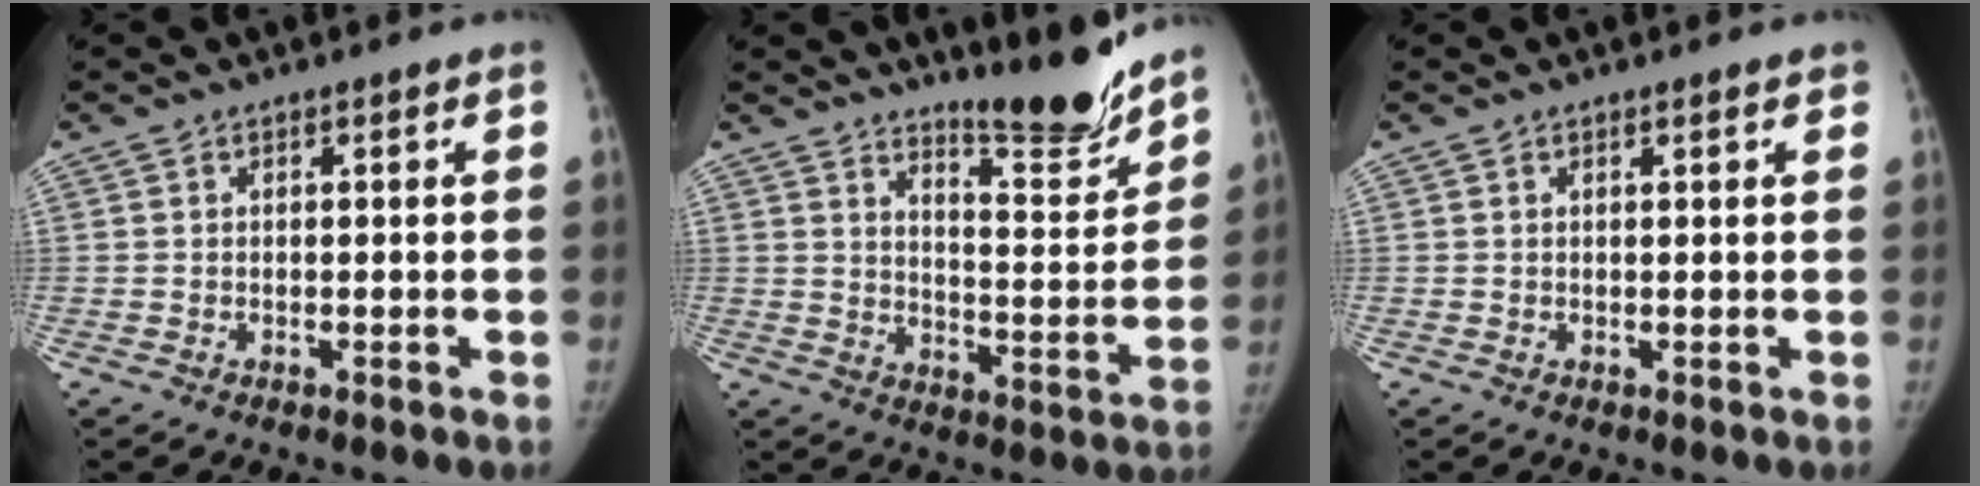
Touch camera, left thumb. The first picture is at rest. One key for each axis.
{"total": 12.2, "fx": 10.6, "fy": 1.7, "fz": 5.7, "tx": -0.056, "ty": -0.090, "tz": 0.167}
{"total": 1.2, "fx": 0.8, "fy": 0.3, "fz": 0.9, "tx": -0.009, "ty": 0.000, "tz": 0.010}